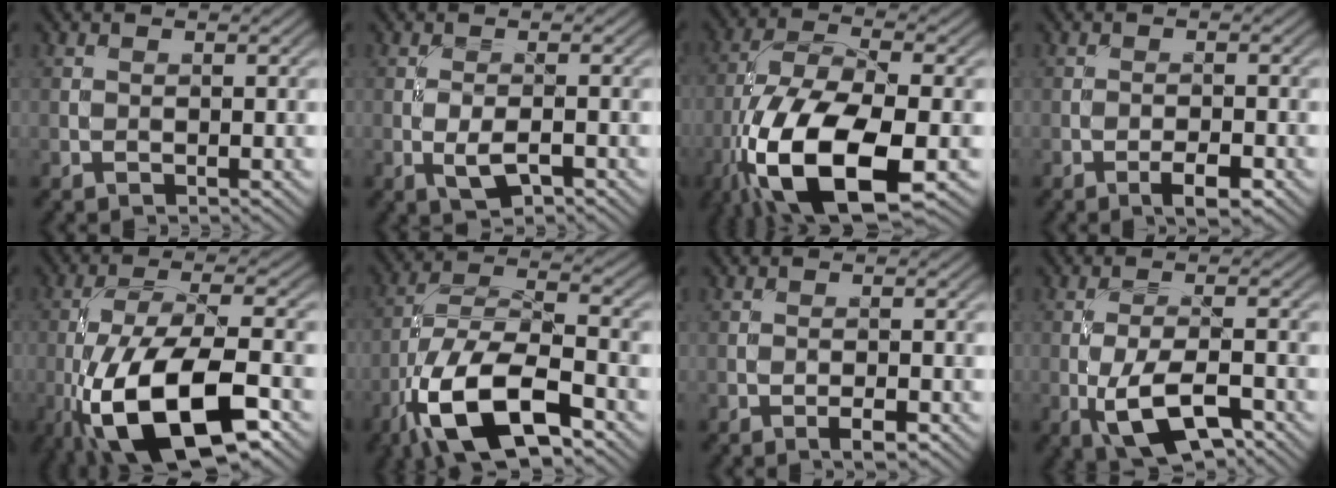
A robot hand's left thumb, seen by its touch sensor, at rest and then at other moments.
{"total": 3.1, "force": [-1.2, 1.2, 2.7], "torque": [-0.059, -0.003, -0.024]}
{"total": 16.7, "force": [-7.0, 7.2, 13.3], "torque": [-0.278, -0.027, -0.137]}
{"total": 2.9, "force": [-1.6, 0.8, 2.3], "torque": [-0.041, 0.002, -0.030]}
{"total": 15.6, "force": [-6.8, 5.7, 12.8], "torque": [-0.248, -0.009, -0.130]}
{"total": 15.1, "force": [-7.7, 6.1, 11.4], "torque": [-0.223, -0.014, -0.158]}
{"total": 1.9, "force": [-1.0, 0.5, 1.5], "torque": [-0.027, 0.002, -0.020]}
{"total": 7.8, "force": [-3.3, 2.8, 6.5], "torque": [-0.127, 0.001, -0.064]}